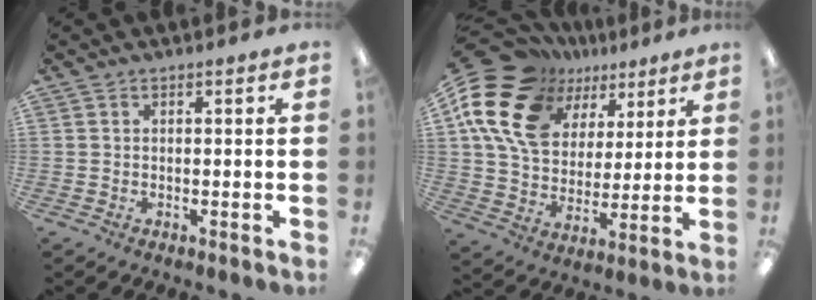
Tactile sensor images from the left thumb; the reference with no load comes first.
{"total": 21.2, "force": [10.4, 14.6, 11.3], "torque": [-0.232, -0.047, 0.191]}